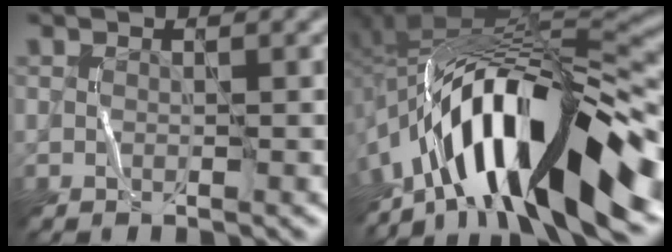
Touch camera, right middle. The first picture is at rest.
{"total": 15.2, "force": [-7.5, 4.8, 12.4], "torque": [-0.195, 0.019, -0.121]}